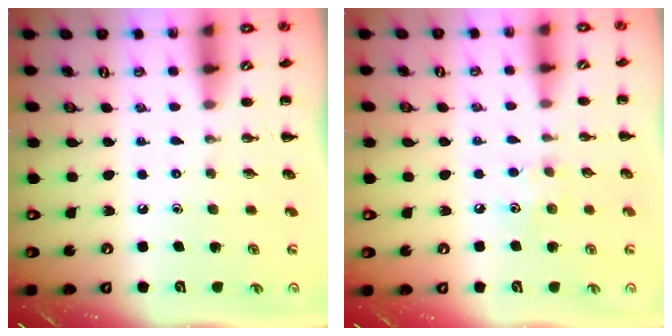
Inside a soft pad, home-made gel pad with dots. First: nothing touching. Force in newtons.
{"total": 5.0, "press": 4.8, "slide": 1.2}